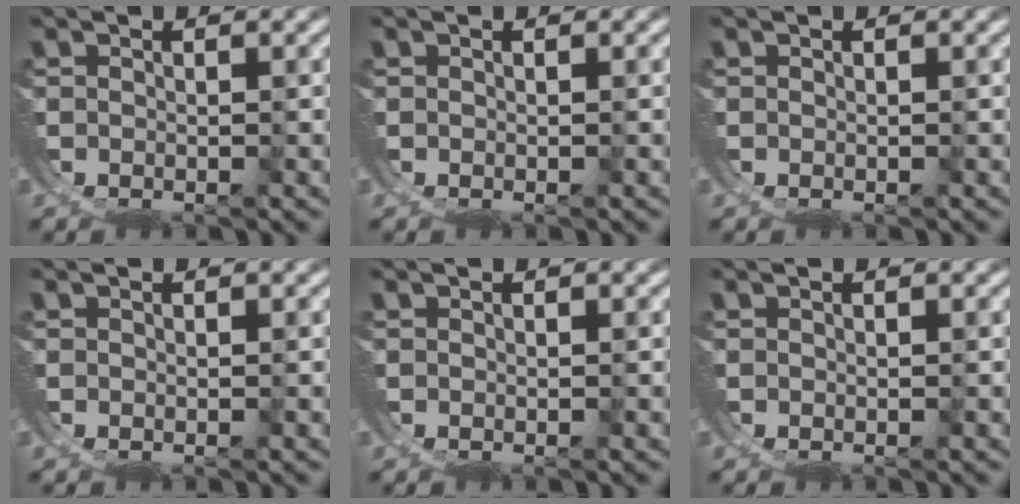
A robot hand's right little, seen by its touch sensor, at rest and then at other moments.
{"total": 0.0}
{"total": 0.0}
{"total": 0.0}
{"total": 0.0}
{"total": 0.0}